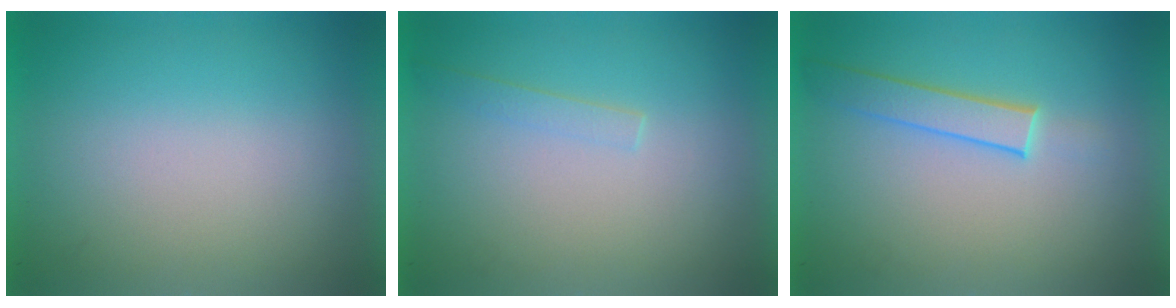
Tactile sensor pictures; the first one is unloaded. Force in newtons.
{"total": 1.1}
{"total": 1.9}